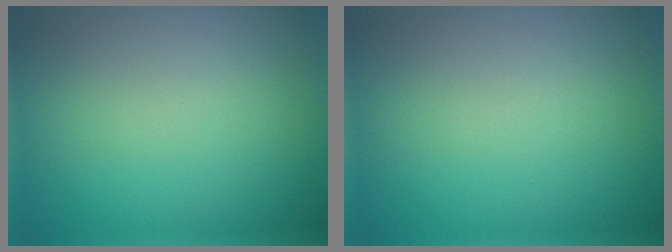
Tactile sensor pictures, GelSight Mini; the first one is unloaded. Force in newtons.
{"total": 0.0}